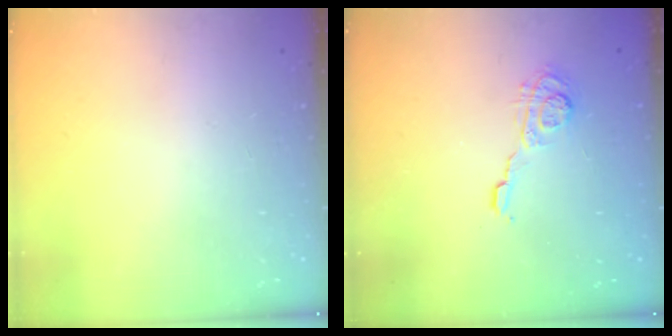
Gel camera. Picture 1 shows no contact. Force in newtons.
{"total": 6.1, "press": 6.1, "slide": 0.7}